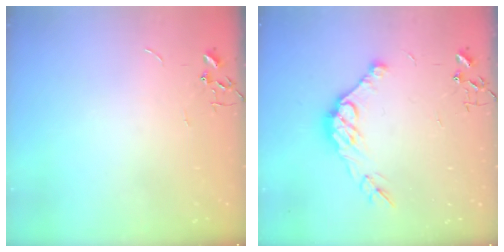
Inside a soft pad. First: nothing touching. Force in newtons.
{"total": 12.0, "press": 12.0, "slide": 1.0}